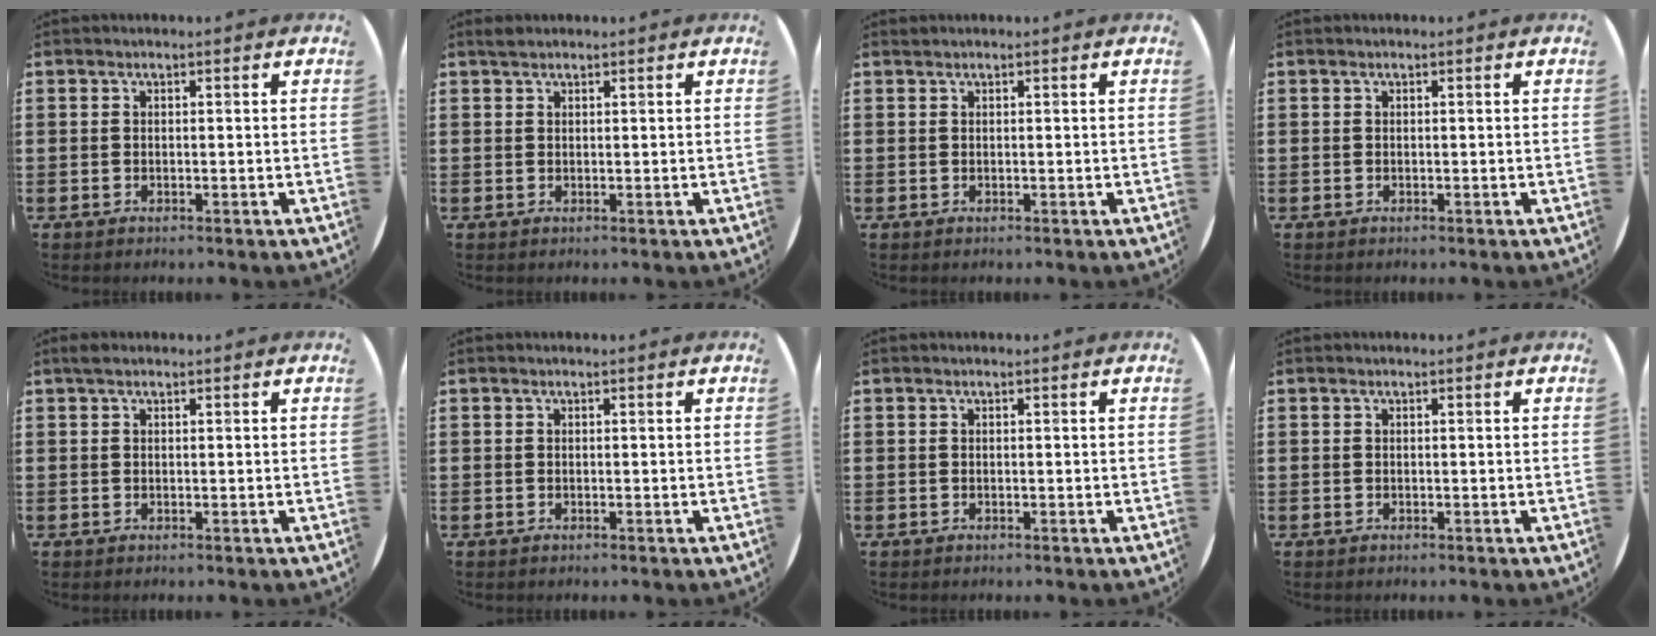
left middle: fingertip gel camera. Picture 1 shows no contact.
{"total": 0.9, "force": [0.9, 0.3, 0.2], "torque": [-0.004, 0.002, 0.016]}
{"total": 0.0}
{"total": 0.0}
{"total": 0.7, "force": [0.5, 0.3, 0.4], "torque": [-0.008, 0.005, 0.008]}
{"total": 0.0}
{"total": 0.0}
{"total": 0.0}